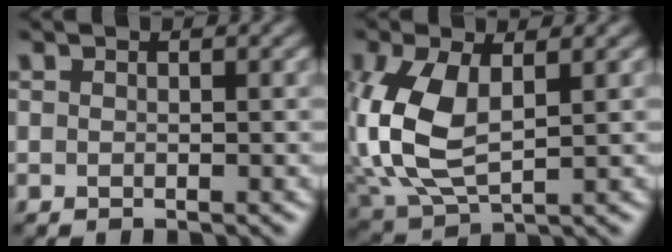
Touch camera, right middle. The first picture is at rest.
{"total": 7.8, "force": [0.8, 4.6, 6.3], "torque": [-0.163, -0.002, 0.019]}